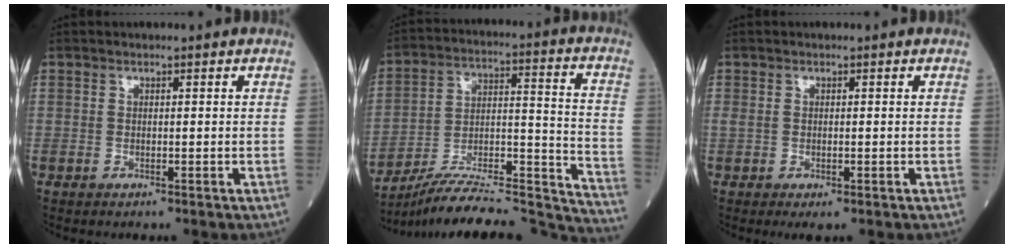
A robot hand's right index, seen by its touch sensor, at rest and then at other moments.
{"total": 26.2, "force": [-24.9, 1.5, 8.0], "torque": [-0.086, 0.019, -0.371]}
{"total": 2.1, "force": [-0.4, 1.0, 1.9], "torque": [-0.045, -0.001, 0.002]}